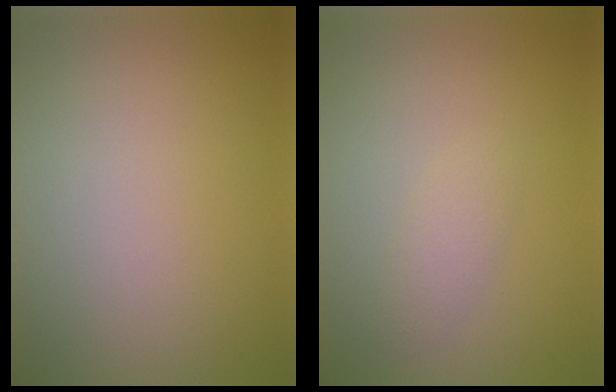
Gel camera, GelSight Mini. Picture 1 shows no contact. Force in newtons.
{"total": 1.3, "press": 1.3, "slide": 0.1}